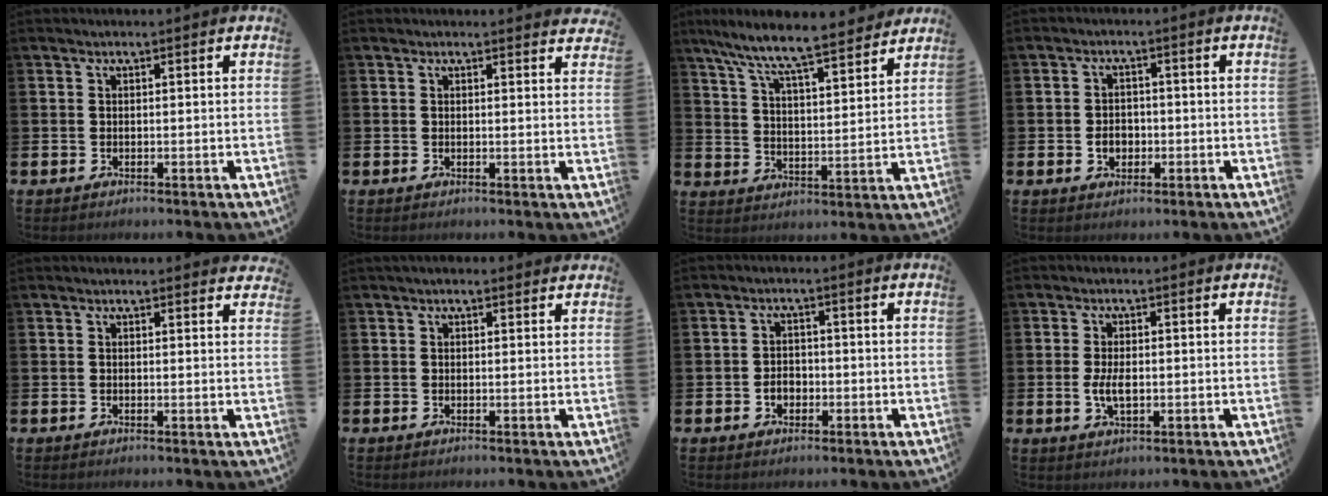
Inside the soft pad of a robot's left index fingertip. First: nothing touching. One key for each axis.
{"total": 1.2, "fx": 1.2, "fy": 0.2, "fz": 0.0, "tx": 0.004, "ty": -0.003, "tz": 0.021}
{"total": 8.9, "fx": 8.2, "fy": 0.6, "fz": 3.2, "tx": -0.088, "ty": -0.060, "tz": 0.139}
{"total": 2.8, "fx": -0.7, "fy": 2.2, "fz": 1.5, "tx": -0.013, "ty": -0.003, "tz": -0.020}
{"total": 1.0, "fx": 0.9, "fy": 0.1, "fz": 0.1, "tx": 0.004, "ty": -0.001, "tz": 0.016}
{"total": 0.9, "fx": 0.7, "fy": 0.4, "fz": 0.3, "tx": -0.003, "ty": 0.004, "tz": 0.012}
{"total": 2.2, "fx": -0.8, "fy": 1.7, "fz": 1.1, "tx": -0.011, "ty": -0.001, "tz": -0.020}
{"total": 3.4, "fx": -0.2, "fy": 1.7, "fz": 3.0, "tx": -0.045, "ty": 0.000, "tz": -0.007}